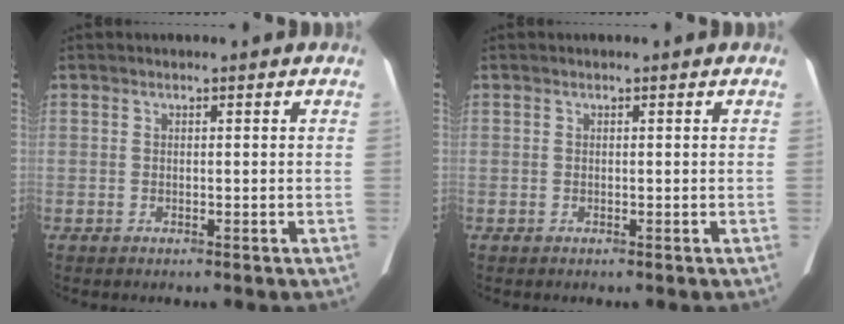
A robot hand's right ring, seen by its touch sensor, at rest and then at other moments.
{"total": 0.0}